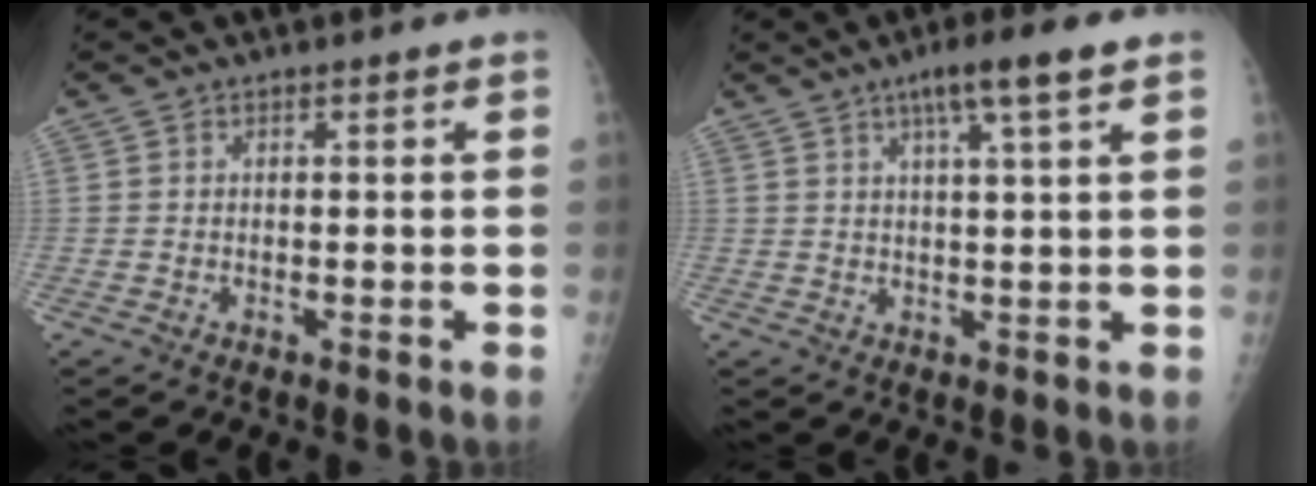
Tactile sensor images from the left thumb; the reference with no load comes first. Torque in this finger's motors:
{"motor_torque": [0.32, -0.08, 0.87, -0.24, -0.04]}